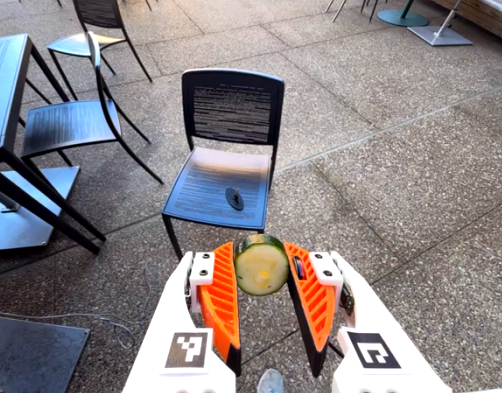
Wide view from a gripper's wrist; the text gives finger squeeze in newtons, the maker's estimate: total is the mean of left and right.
{"total": 9.6, "left": 9.1, "right": 10.1}